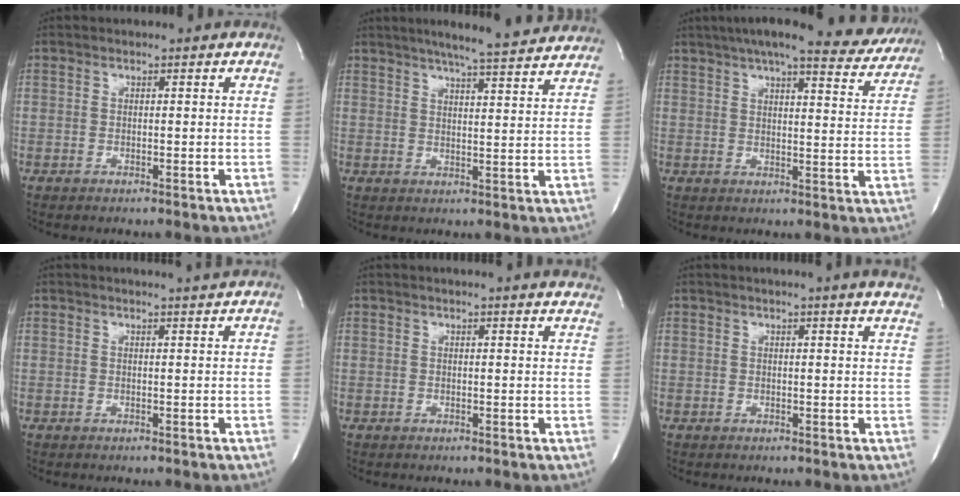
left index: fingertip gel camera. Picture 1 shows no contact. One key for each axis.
{"total": 13.7, "fx": 12.2, "fy": 0.3, "fz": 6.2, "tx": -0.099, "ty": 0.005, "tz": 0.152}
{"total": 21.0, "fx": 18.6, "fy": 3.2, "fz": 9.2, "tx": -0.131, "ty": -0.010, "tz": 0.224}
{"total": 2.6, "fx": 2.3, "fy": -0.9, "fz": 0.5, "tx": -0.009, "ty": -0.008, "tz": 0.029}
{"total": 13.0, "fx": 12.3, "fy": 0.5, "fz": 4.1, "tx": -0.053, "ty": -0.010, "tz": 0.132}
{"total": 10.9, "fx": 9.9, "fy": -0.5, "fz": 4.4, "tx": -0.065, "ty": -0.017, "tz": 0.101}